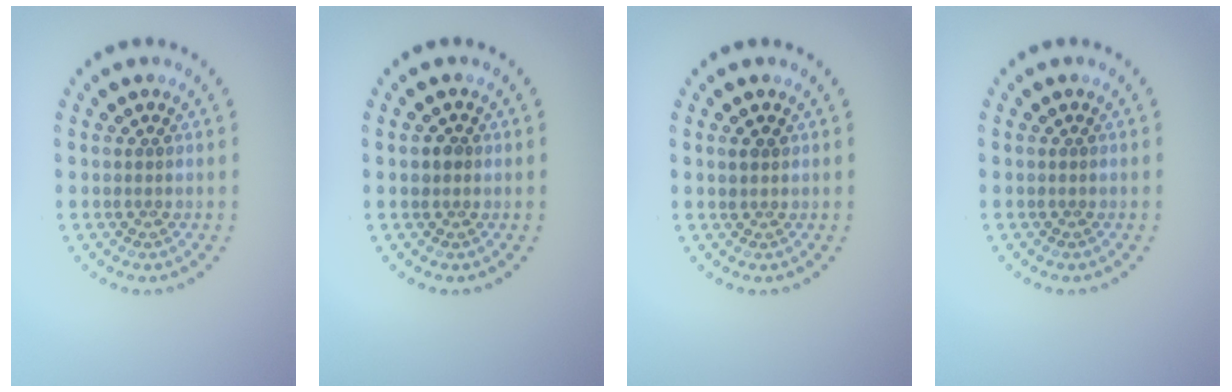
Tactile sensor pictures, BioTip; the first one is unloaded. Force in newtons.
{"total": 1.3, "press": 1.2, "slide": 0.4}
{"total": 1.1, "press": 1.0, "slide": 0.5}
{"total": 0.0}